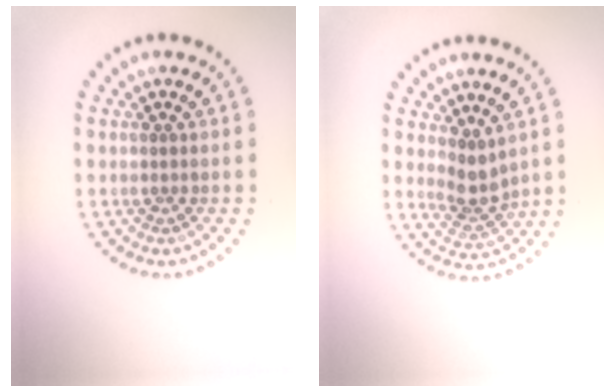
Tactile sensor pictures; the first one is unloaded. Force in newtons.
{"total": 2.6, "press": 2.0, "slide": 1.7}